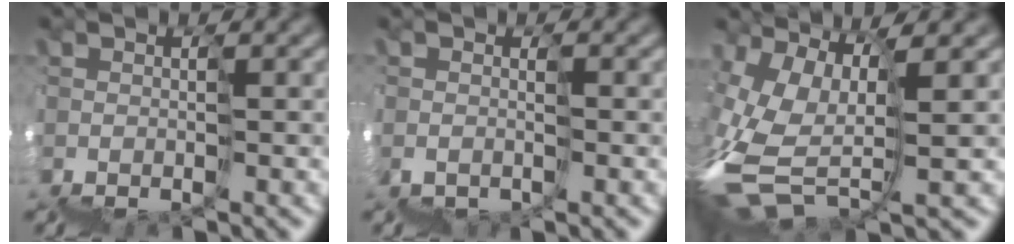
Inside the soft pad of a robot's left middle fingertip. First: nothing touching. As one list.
[{"total": 1.7, "force": [-0.8, 1.5, 0.1], "torque": [0.000, 0.004, -0.008]}, {"total": 6.1, "force": [1.5, 3.0, 5.1], "torque": [-0.137, 0.011, 0.034]}]